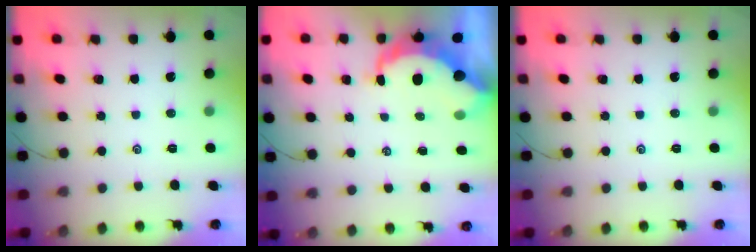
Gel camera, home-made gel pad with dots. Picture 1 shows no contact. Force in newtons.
{"total": 9.2, "press": 9.2, "slide": 0.9}
{"total": 0.0}